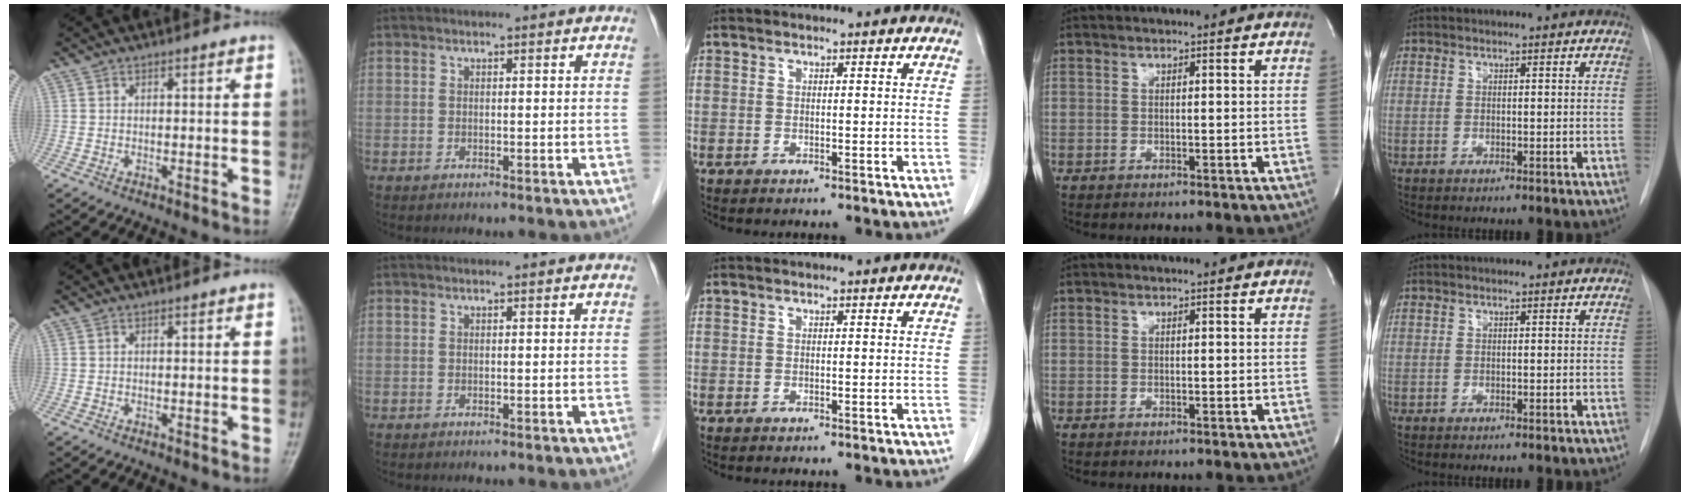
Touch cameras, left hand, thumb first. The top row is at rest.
{}